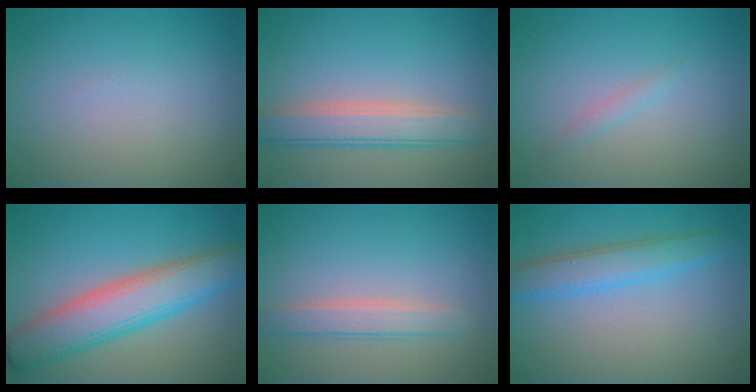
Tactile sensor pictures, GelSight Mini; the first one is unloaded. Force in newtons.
{"total": 4.2, "press": 4.2, "slide": 0.3}
{"total": 0.7, "press": 0.7, "slide": 0.1}
{"total": 7.7, "press": 7.6, "slide": 0.5}
{"total": 2.4, "press": 2.4, "slide": 0.2}
{"total": 3.8, "press": 3.8, "slide": 0.1}